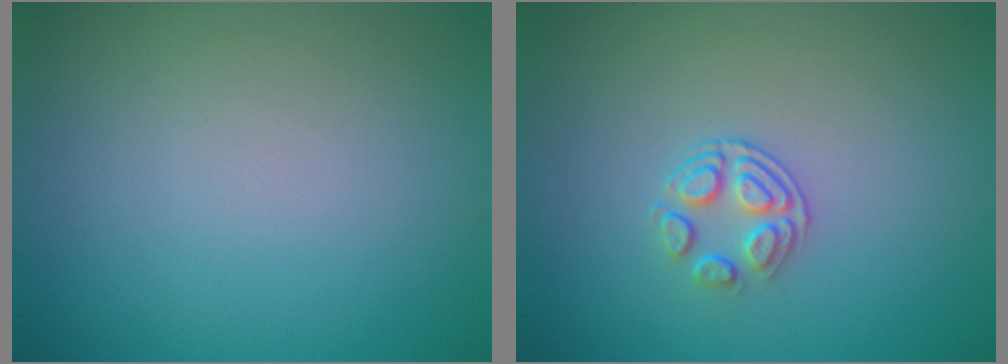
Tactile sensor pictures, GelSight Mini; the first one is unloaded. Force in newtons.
{"total": 2.1, "press": 1.4, "slide": 1.5}